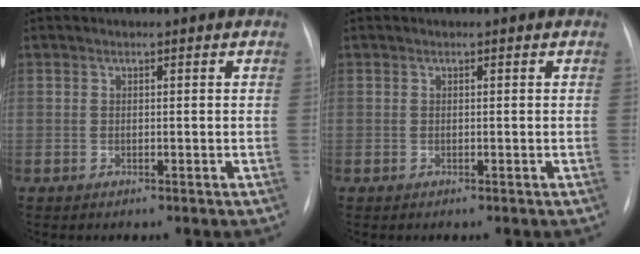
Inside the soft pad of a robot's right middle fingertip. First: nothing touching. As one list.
[{"total": 0.0}]